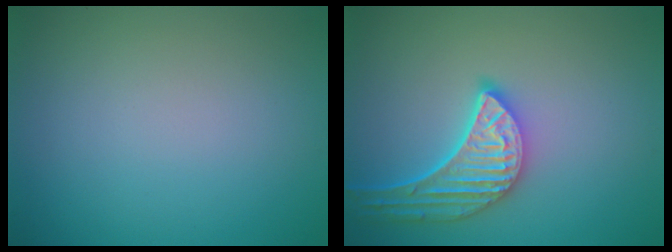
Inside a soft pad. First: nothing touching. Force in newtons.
{"total": 5.3, "press": 4.4, "slide": 3.0}